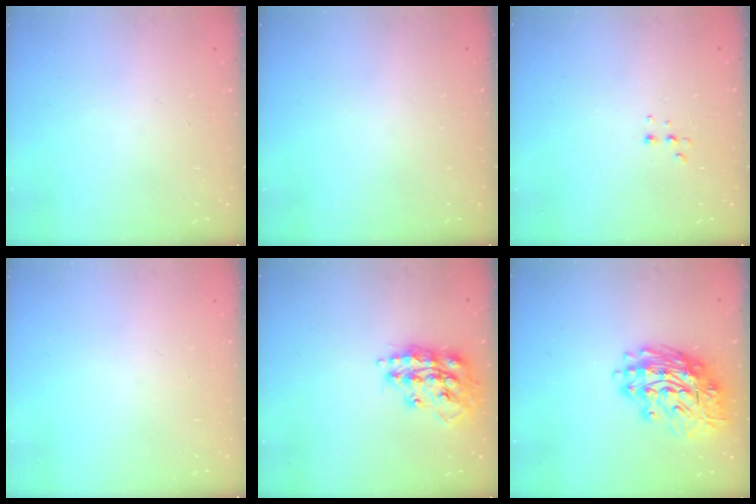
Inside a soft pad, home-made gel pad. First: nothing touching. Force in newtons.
{"total": 0.0}
{"total": 4.4, "press": 4.3, "slide": 1.0}
{"total": 0.0}
{"total": 16.2, "press": 16.2, "slide": 1.4}
{"total": 16.8, "press": 16.7, "slide": 1.9}